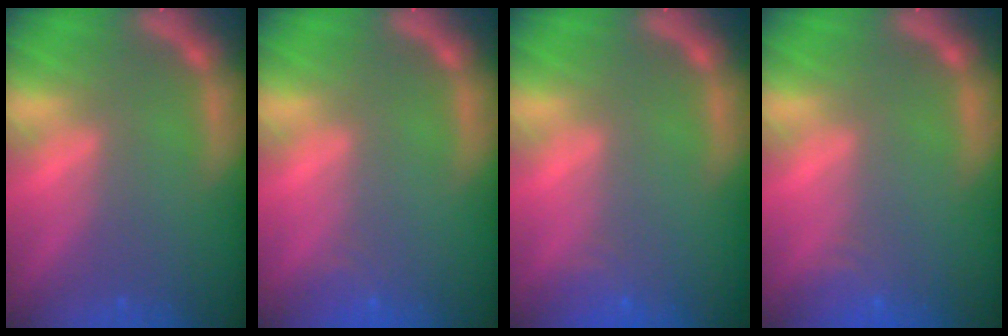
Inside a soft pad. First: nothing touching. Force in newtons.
{"total": 1.4}
{"total": 1.9}
{"total": 2.4}